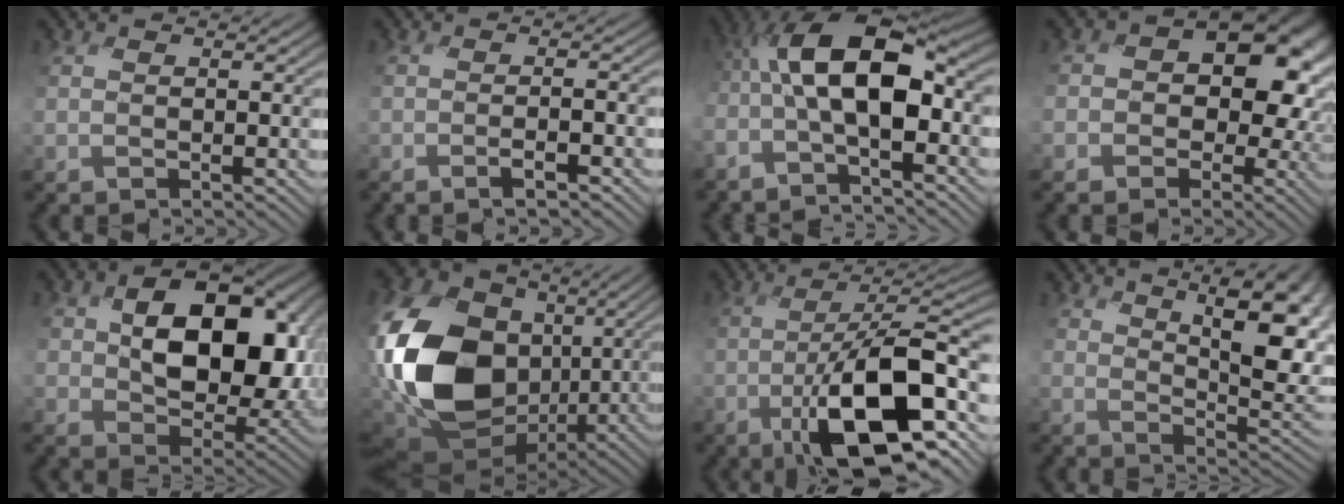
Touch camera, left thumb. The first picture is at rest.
{"total": 2.0, "force": [-1.6, 0.0, 1.3], "torque": [-0.022, -0.004, -0.036]}
{"total": 10.6, "force": [-1.8, 4.3, 9.6], "torque": [-0.175, 0.018, -0.051]}
{"total": 11.4, "force": [0.3, 9.0, 7.0], "torque": [-0.103, -0.020, 0.001]}
{"total": 14.2, "force": [1.7, 9.8, 10.2], "torque": [-0.158, -0.013, 0.038]}
{"total": 19.6, "force": [-1.8, 13.8, 13.8], "torque": [-0.353, -0.023, -0.026]}
{"total": 15.2, "force": [-5.6, 6.1, 12.8], "torque": [-0.208, -0.026, -0.097]}
{"total": 11.7, "force": [5.6, 4.1, 9.4], "torque": [-0.141, 0.005, 0.077]}